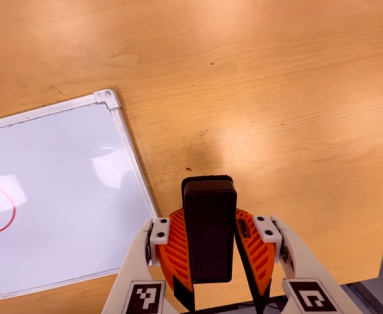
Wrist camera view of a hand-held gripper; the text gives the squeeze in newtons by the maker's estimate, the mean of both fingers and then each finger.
{"total": 7.6, "left": 7.0, "right": 8.2}